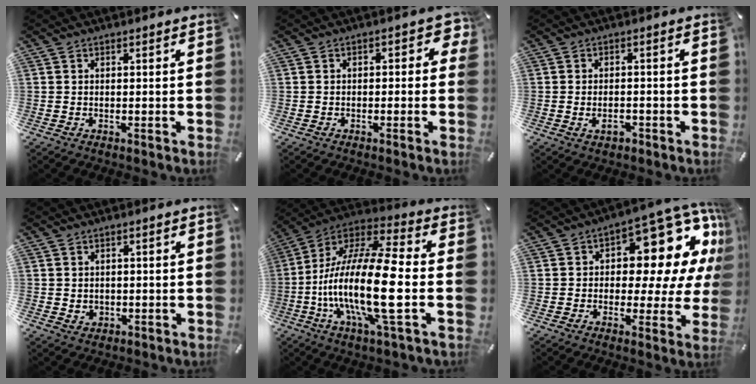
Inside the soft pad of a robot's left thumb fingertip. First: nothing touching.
{"total": 3.1, "force": [-0.4, 2.0, 2.3], "torque": [-0.030, 0.007, -0.013]}
{"total": 3.4, "force": [-1.4, 2.1, 2.3], "torque": [-0.038, 0.000, -0.024]}
{"total": 1.7, "force": [0.5, 1.6, 0.3], "torque": [-0.002, -0.002, 0.007]}
{"total": 23.3, "force": [-4.1, 6.6, 22.0], "torque": [-0.477, -0.014, -0.078]}
{"total": 16.0, "force": [7.1, 8.7, 11.4], "torque": [-0.135, -0.066, 0.114]}